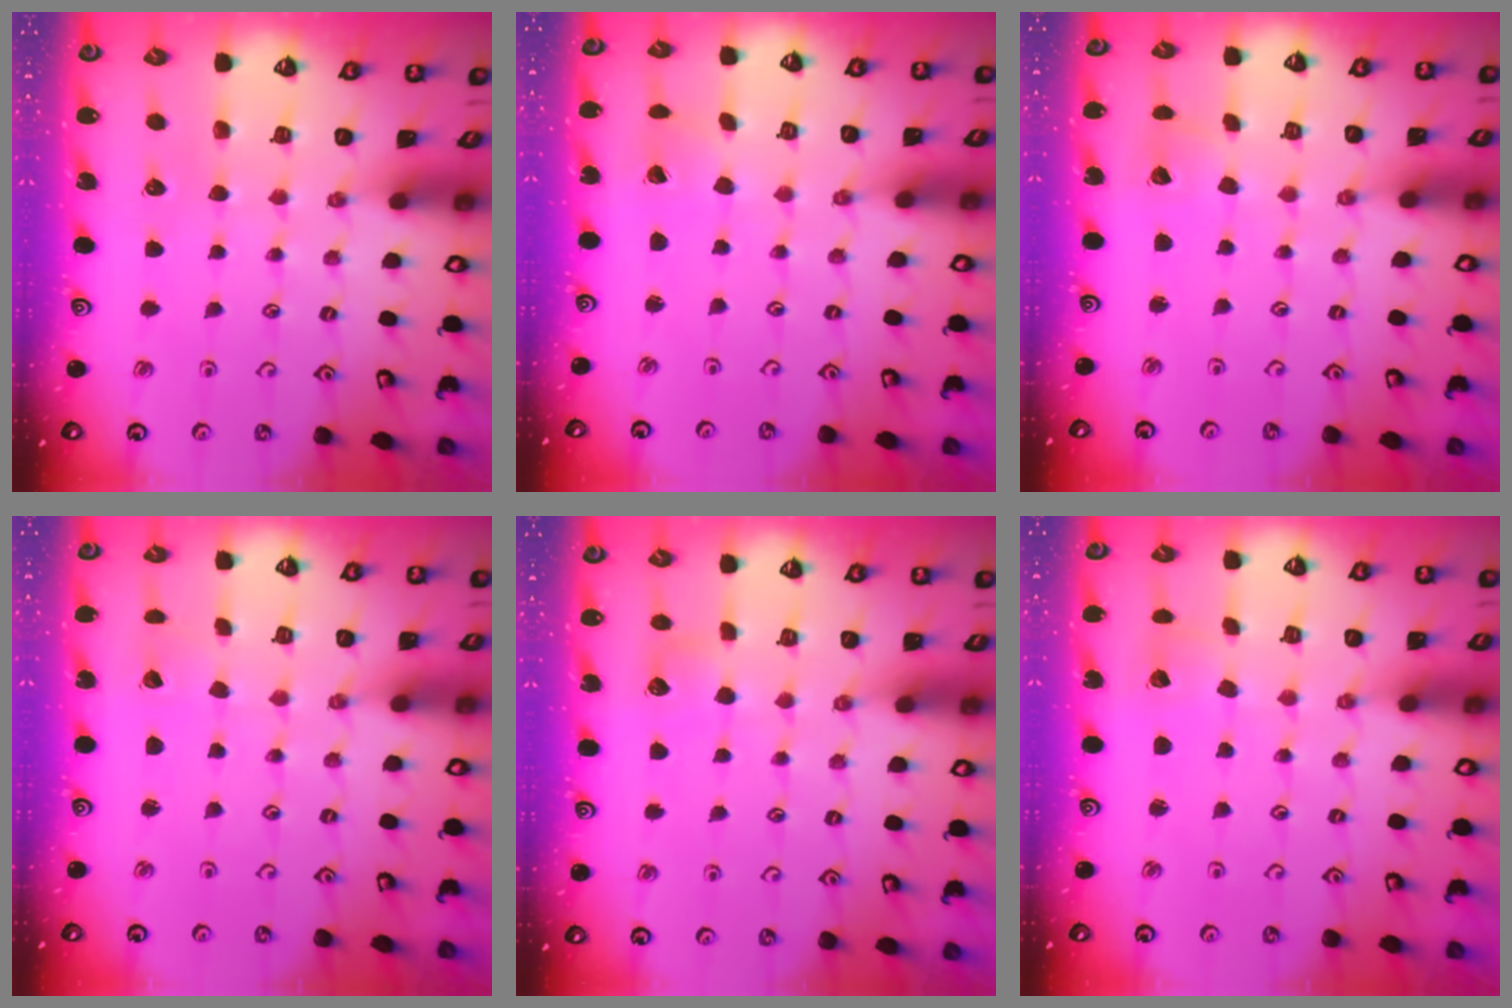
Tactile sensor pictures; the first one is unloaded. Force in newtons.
{"total": 1.6, "press": 1.5, "slide": 0.4}
{"total": 3.0, "press": 2.9, "slide": 0.4}
{"total": 1.0, "press": 1.0, "slide": 0.1}
{"total": 5.1, "press": 5.1, "slide": 0.6}
{"total": 1.8, "press": 1.7, "slide": 0.3}